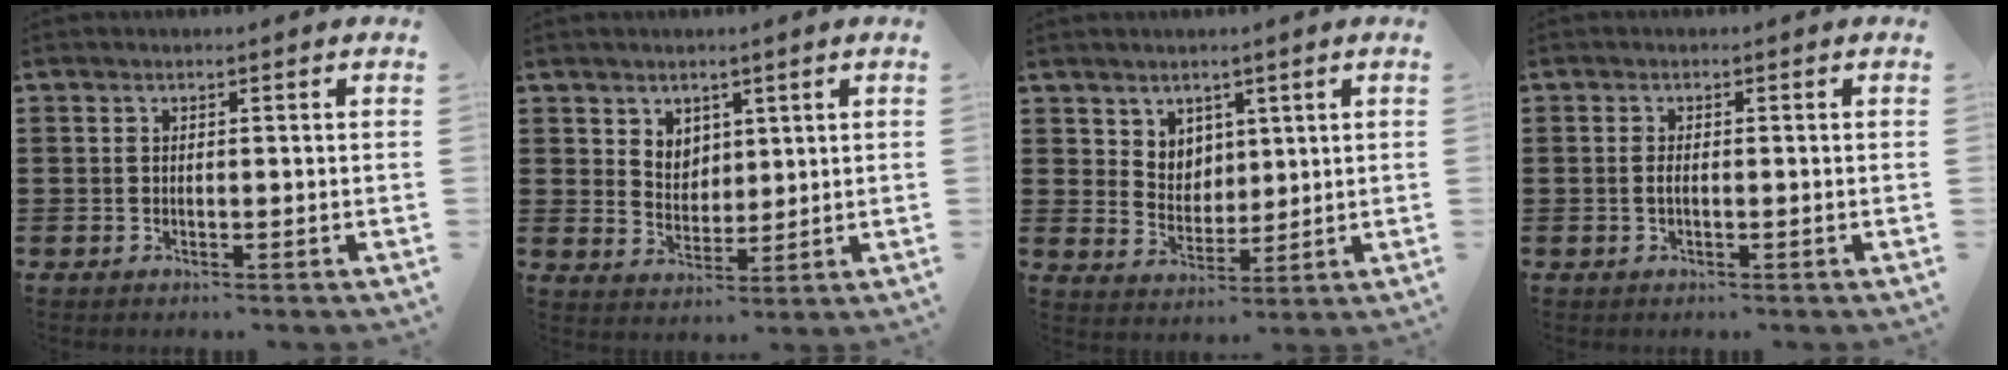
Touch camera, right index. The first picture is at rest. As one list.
[{"total": 4.2, "force": [3.0, 3.0, 0.4], "torque": [-0.013, 0.001, 0.055]}, {"total": 4.6, "force": [3.2, 3.3, 0.4], "torque": [-0.026, 0.004, 0.060]}, {"total": 1.0, "force": [-0.2, 0.4, 0.9], "torque": [-0.017, 0.001, -0.004]}]